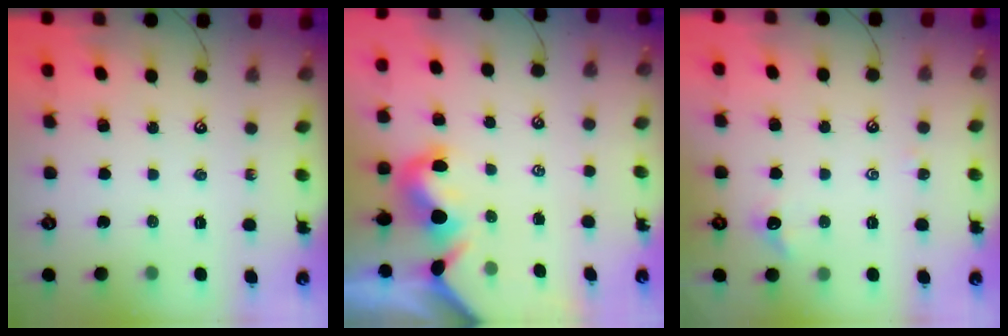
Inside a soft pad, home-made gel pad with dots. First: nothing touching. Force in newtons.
{"total": 1.5, "press": 1.2, "slide": 0.9}
{"total": 1.1, "press": 1.0, "slide": 0.5}